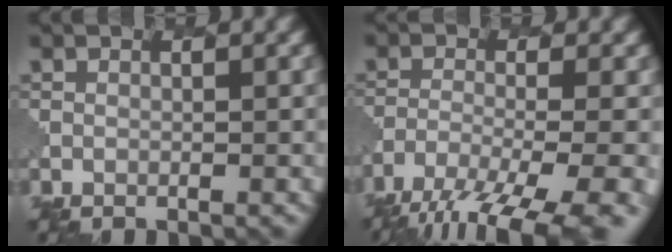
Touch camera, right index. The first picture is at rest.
{"total": 11.3, "force": [-8.6, 3.1, 6.6], "torque": [-0.122, -0.036, -0.122]}